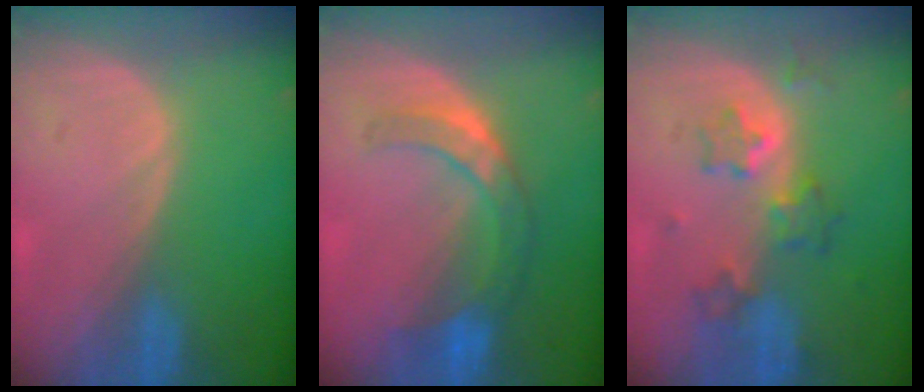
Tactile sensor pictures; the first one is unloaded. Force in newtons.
{"total": 7.6, "press": 6.7, "slide": 3.6}
{"total": 6.2, "press": 5.8, "slide": 2.1}